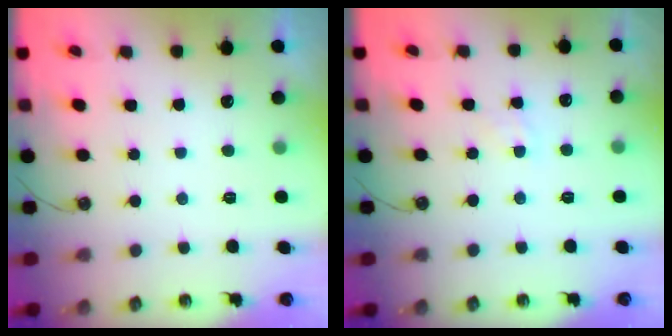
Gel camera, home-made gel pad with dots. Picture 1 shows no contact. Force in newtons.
{"total": 4.2, "press": 4.1, "slide": 0.5}